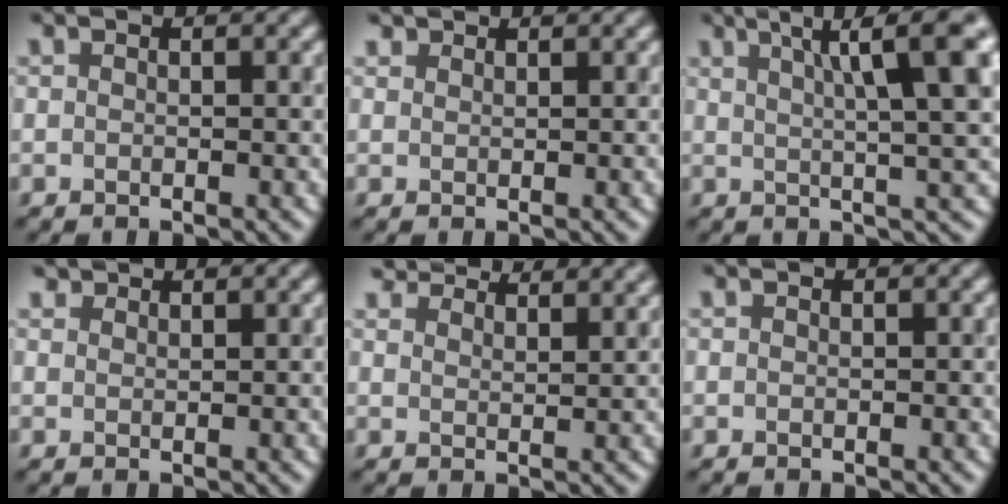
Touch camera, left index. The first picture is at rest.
{"total": 1.0, "force": [1.0, 0.0, -0.2], "torque": [-0.001, 0.001, 0.015]}
{"total": 9.9, "force": [3.7, 1.9, 9.0], "torque": [-0.092, 0.029, 0.049]}
{"total": 1.4, "force": [1.4, 0.1, -0.1], "torque": [-0.004, 0.002, 0.019]}
{"total": 6.7, "force": [6.4, 1.1, 1.8], "torque": [-0.026, 0.014, 0.066]}
{"total": 0.0}